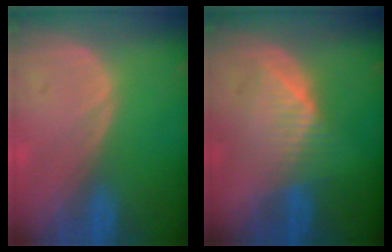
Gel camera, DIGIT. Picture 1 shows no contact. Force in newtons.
{"total": 5.2, "press": 5.2, "slide": 0.4}